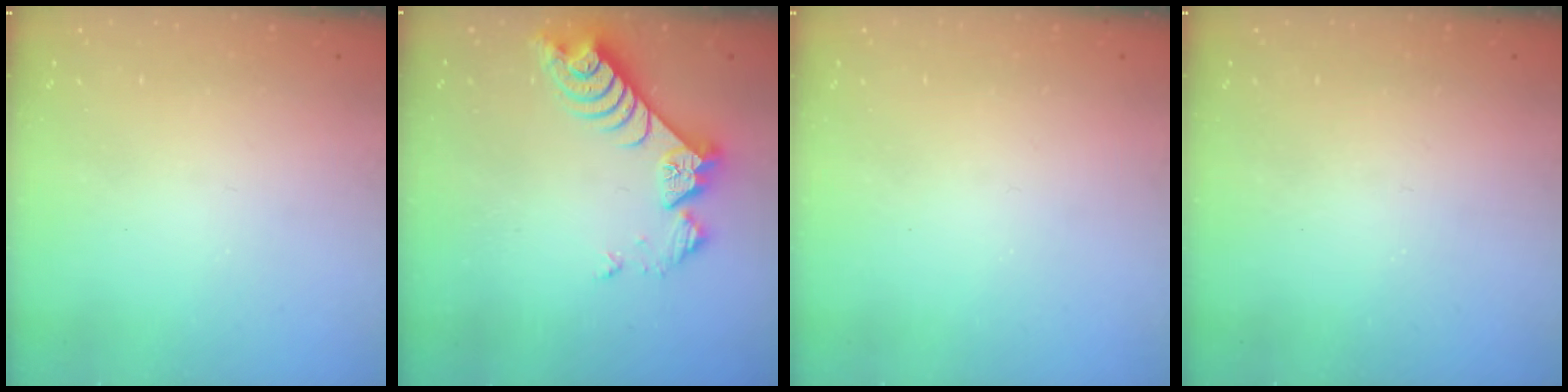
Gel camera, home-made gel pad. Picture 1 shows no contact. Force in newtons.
{"total": 8.0, "press": 8.0, "slide": 0.8}
{"total": 0.0}
{"total": 0.0}